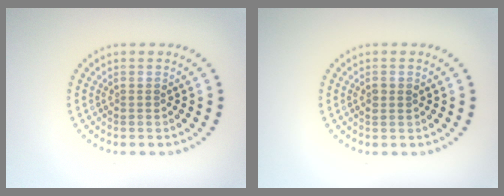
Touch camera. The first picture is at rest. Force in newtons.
{"total": 1.1, "press": 1.1, "slide": 0.2}